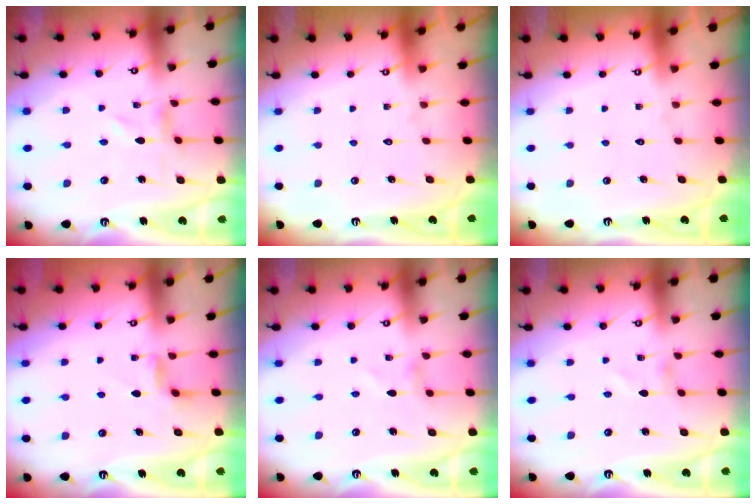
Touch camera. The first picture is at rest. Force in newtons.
{"total": 1.6, "press": 1.6, "slide": 0.1}
{"total": 1.7, "press": 1.7, "slide": 0.1}
{"total": 3.1, "press": 3.1, "slide": 0.5}
{"total": 0.0}
{"total": 0.5, "press": 0.5, "slide": 0.1}